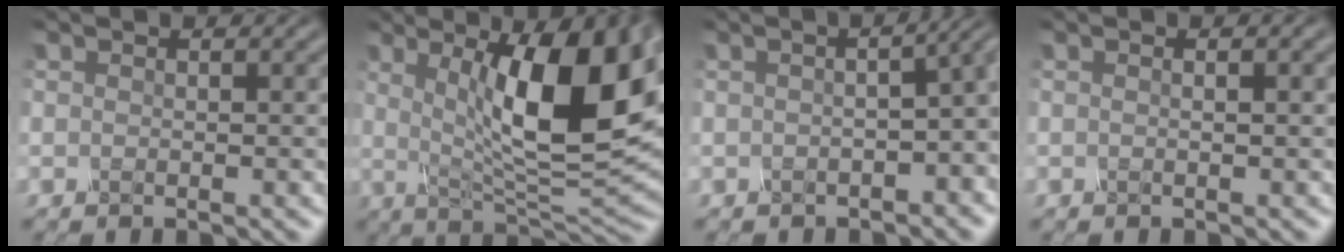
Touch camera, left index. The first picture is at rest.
{"total": 12.8, "force": [2.6, 3.4, 12.0], "torque": [-0.176, 0.001, 0.047]}
{"total": 7.2, "force": [-0.6, 3.3, 6.3], "torque": [-0.029, 0.004, -0.015]}
{"total": 1.4, "force": [0.2, 0.4, 1.3], "torque": [-0.019, 0.003, -0.001]}